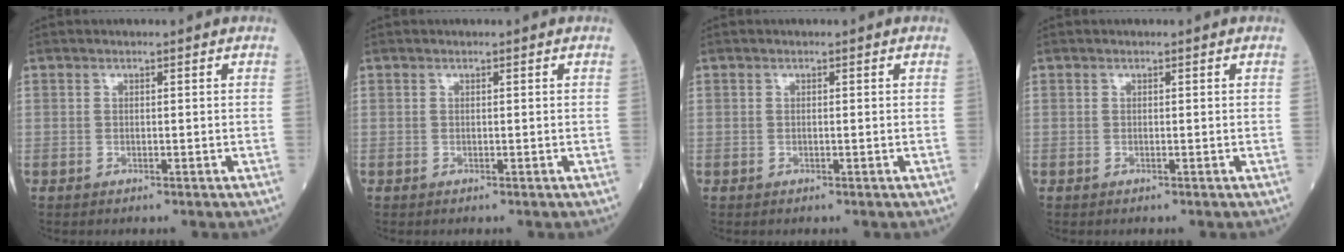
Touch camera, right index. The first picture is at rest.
{"total": 0.0}
{"total": 0.0}
{"total": 0.0}